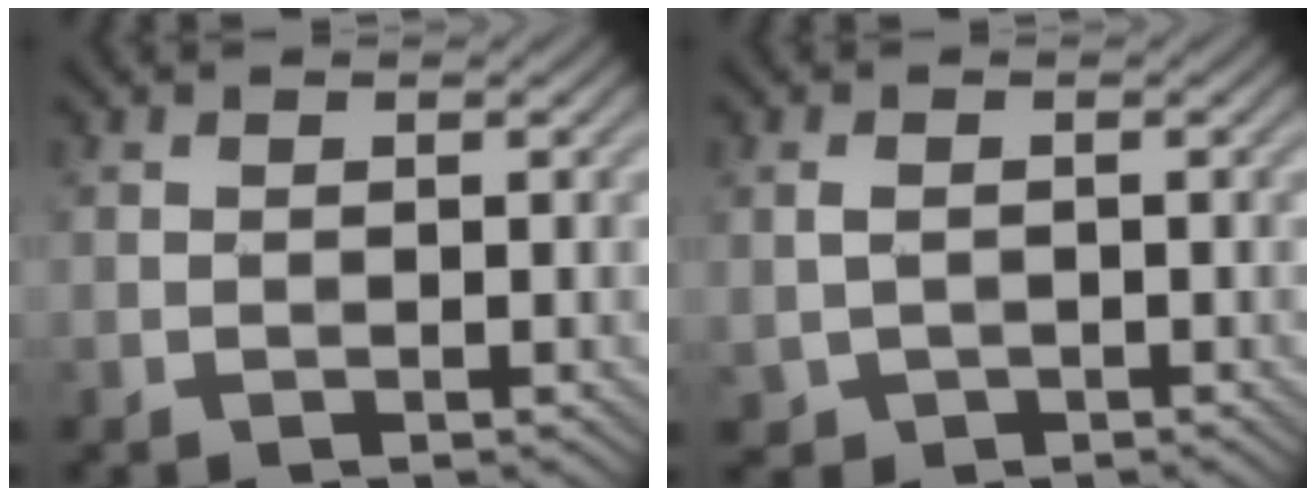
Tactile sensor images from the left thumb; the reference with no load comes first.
{"total": 2.1, "force": [-0.2, 1.6, 1.3], "torque": [-0.035, -0.003, -0.002]}